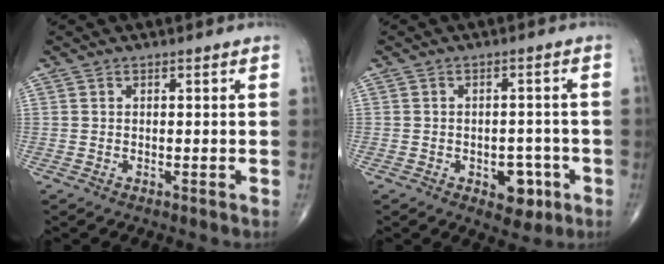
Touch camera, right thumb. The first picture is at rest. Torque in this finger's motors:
{"motor_torque": [0.88, 0.66, 0.10, -0.62, 0.00]}